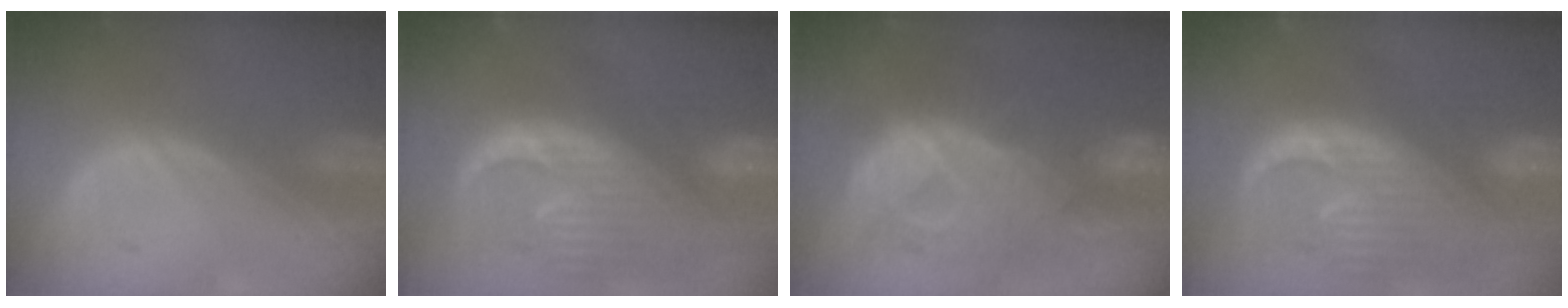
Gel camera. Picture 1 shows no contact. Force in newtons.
{"total": 13.5, "press": 11.6, "slide": 6.9}
{"total": 12.3, "press": 12.2, "slide": 1.3}
{"total": 13.5, "press": 11.6, "slide": 6.9}